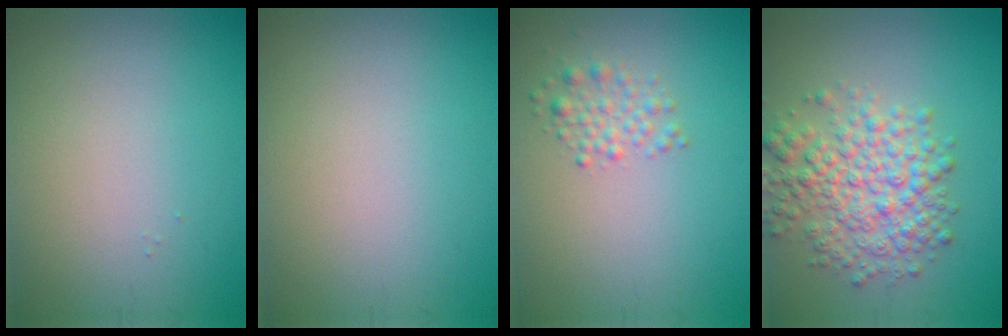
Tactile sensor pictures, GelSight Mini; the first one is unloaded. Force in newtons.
{"total": 0.0}
{"total": 1.7, "press": 1.7, "slide": 0.1}
{"total": 6.0, "press": 6.0, "slide": 0.2}